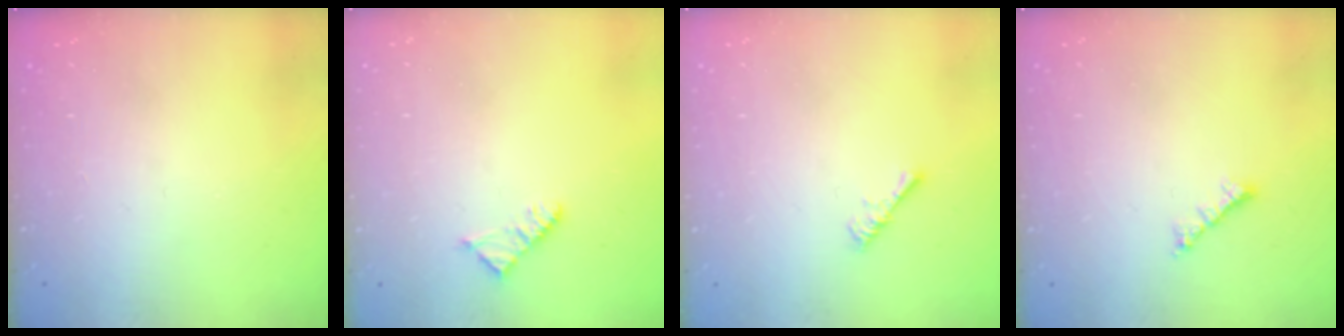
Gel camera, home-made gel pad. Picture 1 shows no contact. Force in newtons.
{"total": 2.3, "press": 2.3, "slide": 0.4}
{"total": 0.8, "press": 0.8, "slide": 0.3}
{"total": 1.8, "press": 1.7, "slide": 0.6}